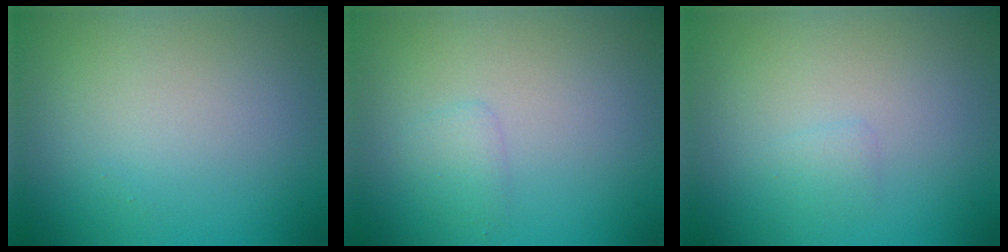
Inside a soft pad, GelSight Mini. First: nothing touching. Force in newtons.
{"total": 1.1, "press": 1.1, "slide": 0.1}
{"total": 0.8, "press": 0.8, "slide": 0.1}